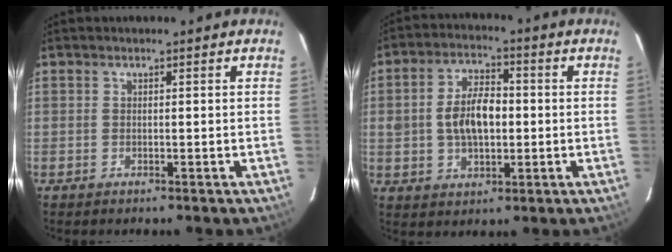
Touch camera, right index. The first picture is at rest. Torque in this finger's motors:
{"motor_torque": [0.37, -0.03, 0.34, 0.11]}